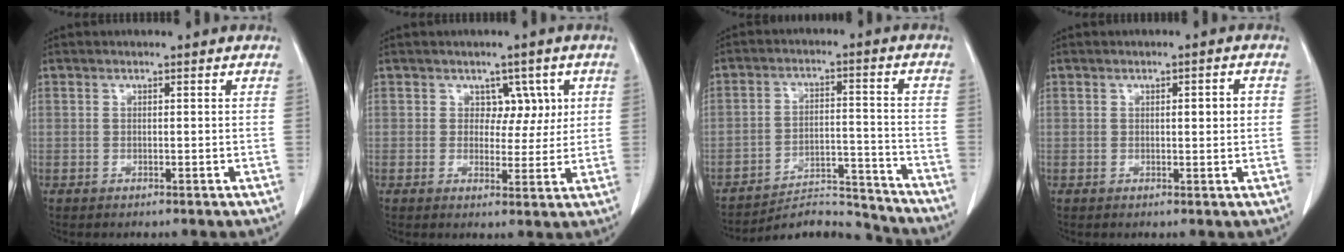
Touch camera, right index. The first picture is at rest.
{"total": 4.0, "force": [1.4, 3.0, 2.3], "torque": [-0.013, 0.005, 0.019]}
{"total": 10.1, "force": [-10.0, 0.7, -1.1], "torque": [0.018, 0.035, -0.157]}
{"total": 2.7, "force": [0.4, 0.5, 2.6], "torque": [-0.038, 0.002, 0.006]}